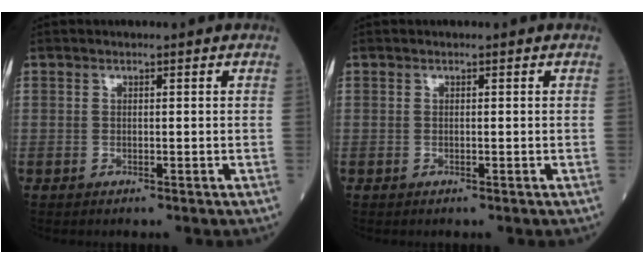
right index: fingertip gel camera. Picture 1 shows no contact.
{"total": 0.0}